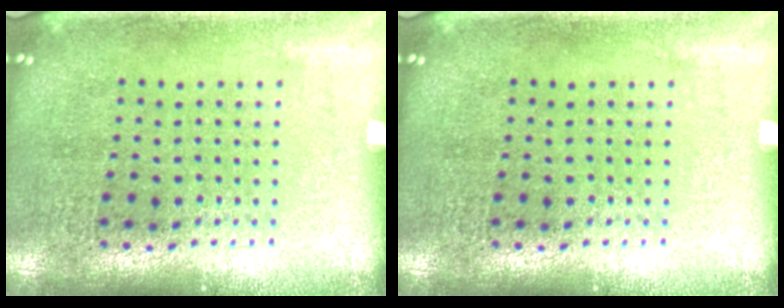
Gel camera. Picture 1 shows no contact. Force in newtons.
{"total": 0.0}